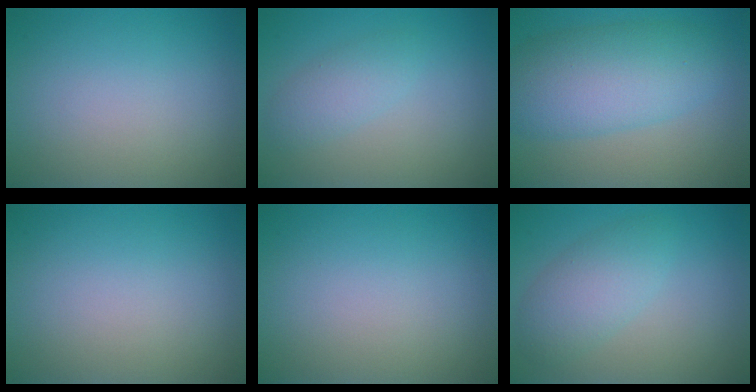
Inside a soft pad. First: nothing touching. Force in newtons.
{"total": 2.1, "press": 2.1, "slide": 0.1}
{"total": 7.5, "press": 7.5, "slide": 0.0}
{"total": 0.0}
{"total": 0.0}
{"total": 3.5, "press": 3.5, "slide": 0.2}